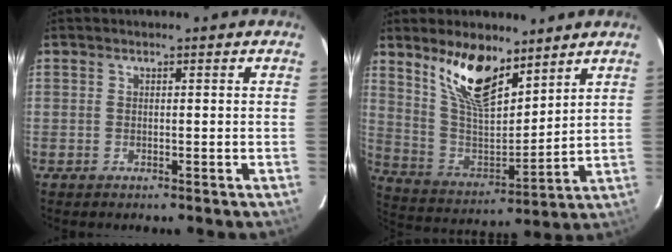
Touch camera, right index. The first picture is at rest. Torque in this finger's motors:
{"motor_torque": [1.03, 1.02, 0.32, 0.14]}